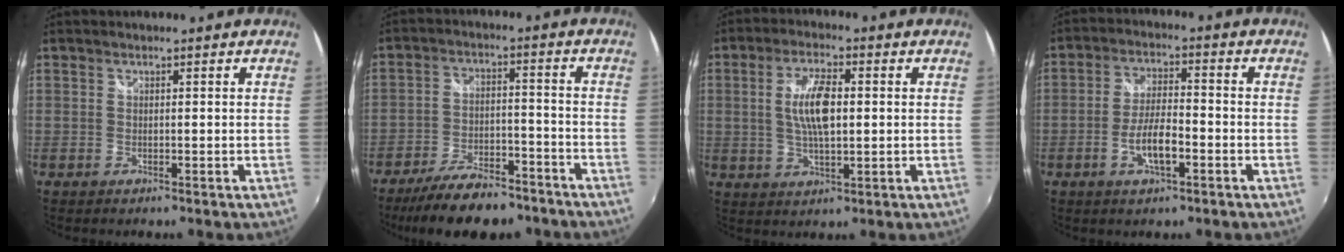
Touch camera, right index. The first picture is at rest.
{"total": 15.7, "force": [-12.7, 5.1, 7.7], "torque": [-0.154, -0.006, -0.189]}
{"total": 8.2, "force": [0.8, 3.0, 7.6], "torque": [-0.147, 0.005, 0.016]}
{"total": 7.1, "force": [-2.8, 2.0, 6.2], "torque": [-0.122, 0.000, -0.051]}